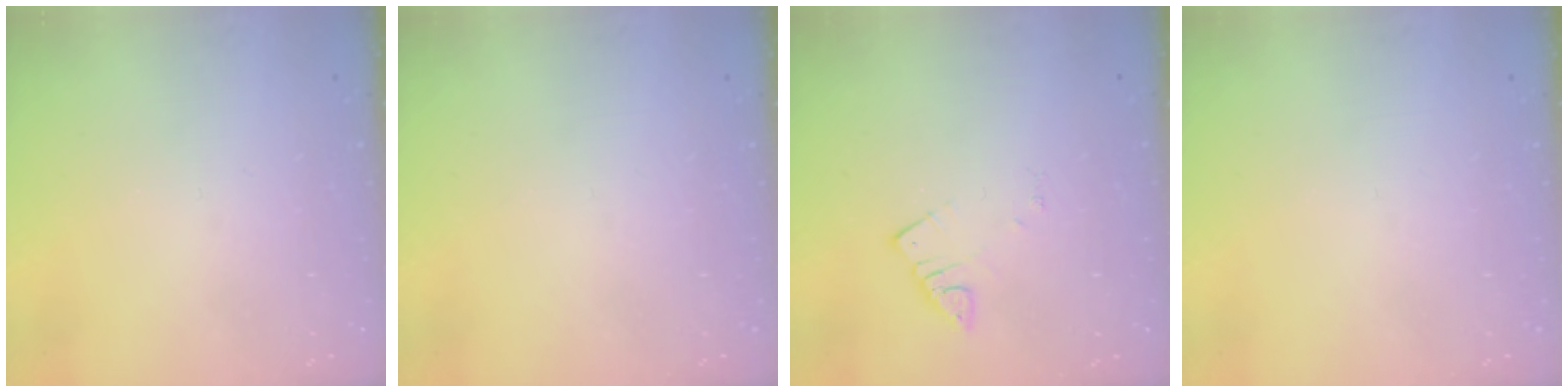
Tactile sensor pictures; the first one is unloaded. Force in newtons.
{"total": 0.0}
{"total": 2.6, "press": 2.6, "slide": 0.1}
{"total": 0.0}